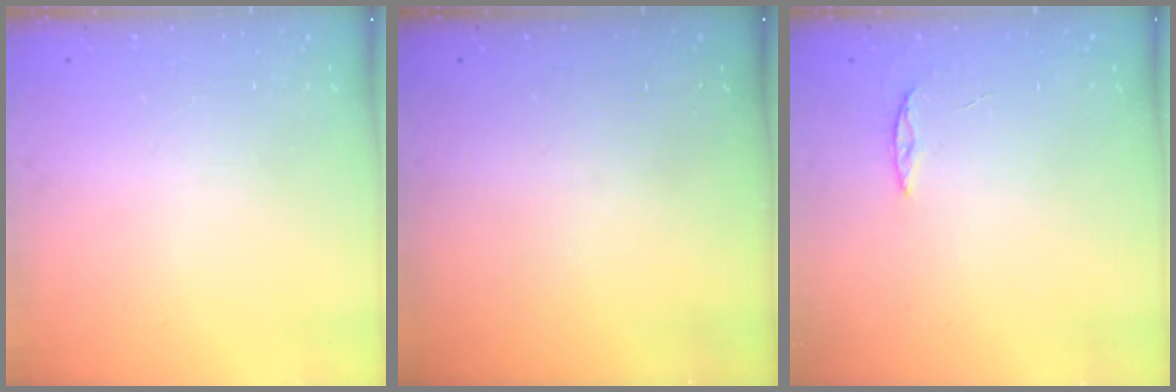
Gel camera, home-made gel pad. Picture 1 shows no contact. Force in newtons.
{"total": 0.0}
{"total": 2.4, "press": 2.4, "slide": 0.2}